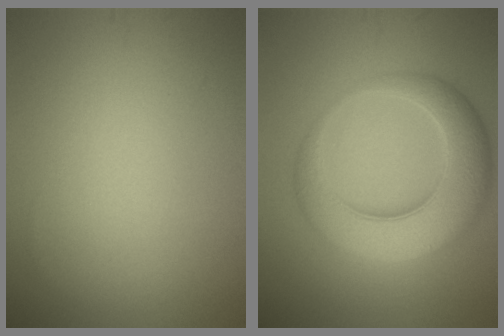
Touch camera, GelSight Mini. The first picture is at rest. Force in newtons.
{"total": 8.1, "press": 8.1, "slide": 0.2}